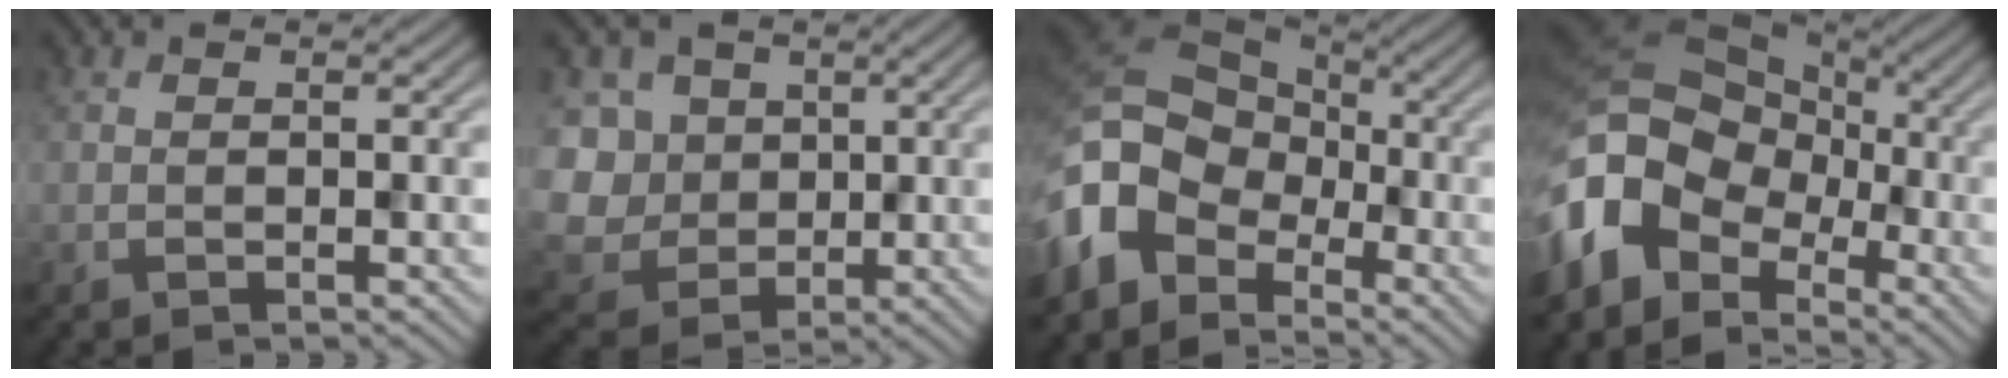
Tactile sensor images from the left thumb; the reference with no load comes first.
{"total": 10.0, "force": [1.6, 8.6, 4.7], "torque": [-0.165, 0.015, 0.006]}
{"total": 11.4, "force": [-3.7, 8.3, 6.9], "torque": [-0.168, -0.005, -0.086]}
{"total": 12.9, "force": [-4.6, 9.5, 7.4], "torque": [-0.187, -0.017, -0.089]}